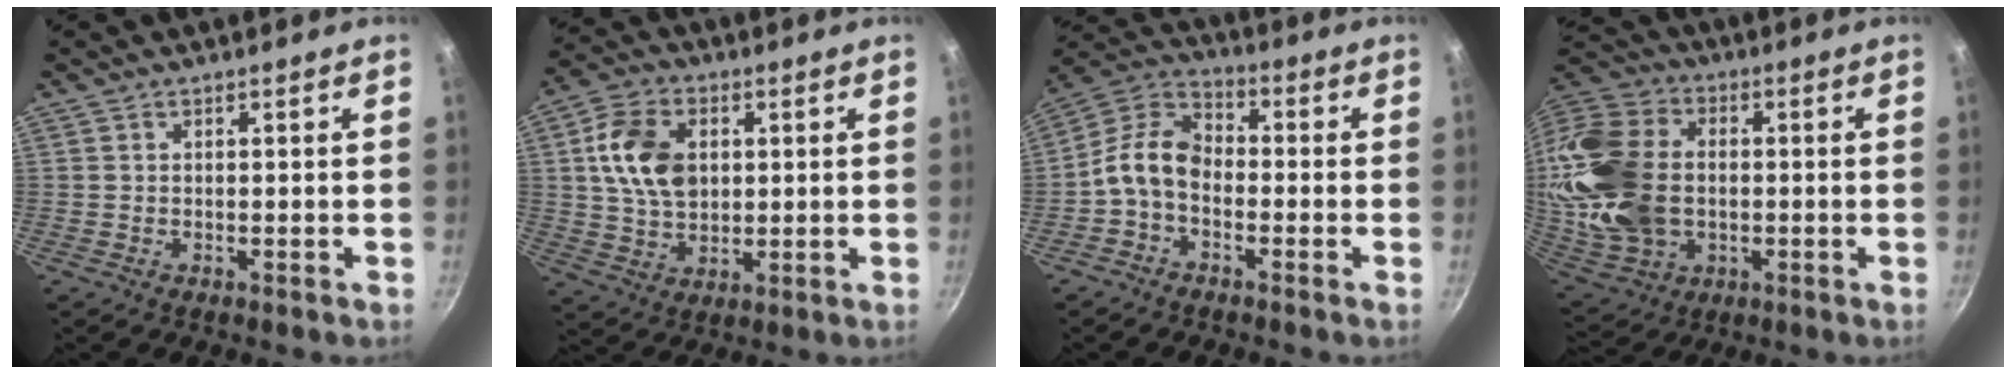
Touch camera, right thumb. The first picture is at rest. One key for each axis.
{"total": 12.4, "fx": 2.3, "fy": 8.6, "fz": 8.6, "tx": -0.139, "ty": 0.003, "tz": 0.039}
{"total": 9.2, "fx": -2.4, "fy": 6.2, "fz": 6.3, "tx": -0.109, "ty": 0.045, "tz": -0.068}
{"total": 22.8, "fx": -0.3, "fy": 16.4, "fz": 15.8, "tx": -0.314, "ty": 0.018, "tz": 0.003}